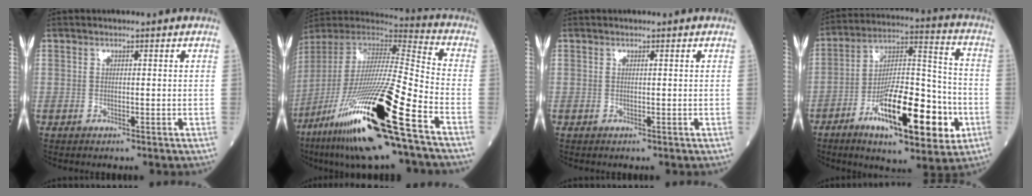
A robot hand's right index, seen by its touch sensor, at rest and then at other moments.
{"total": 27.8, "force": [-14.3, 1.3, 23.7], "torque": [-0.468, -0.064, -0.269]}
{"total": 0.0}
{"total": 19.1, "force": [-7.2, 5.2, 16.9], "torque": [-0.290, 0.001, -0.108]}